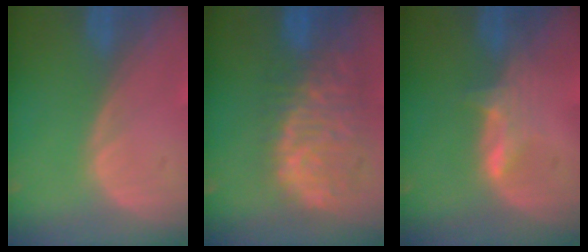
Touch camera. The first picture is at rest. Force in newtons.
{"total": 11.7, "press": 9.8, "slide": 6.4}
{"total": 2.9, "press": 2.9, "slide": 0.4}